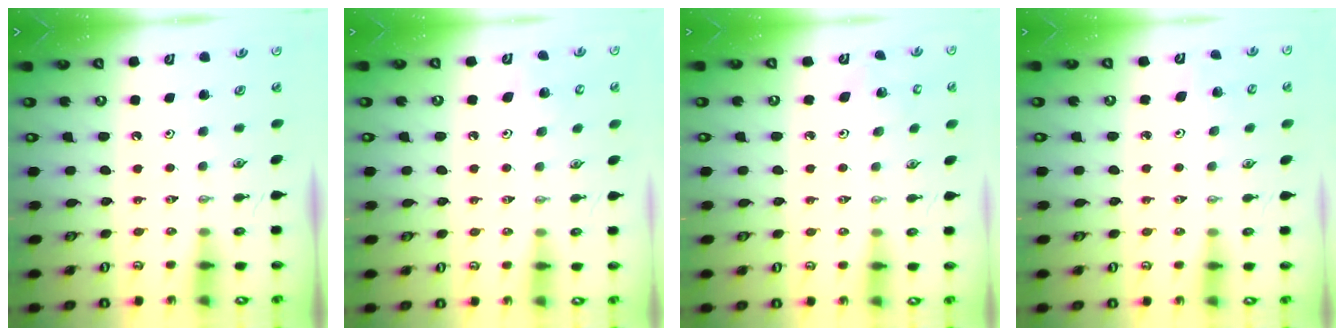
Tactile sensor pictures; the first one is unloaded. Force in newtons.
{"total": 4.1, "press": 4.1, "slide": 0.4}
{"total": 2.9, "press": 2.9, "slide": 0.2}
{"total": 3.0, "press": 2.9, "slide": 0.9}